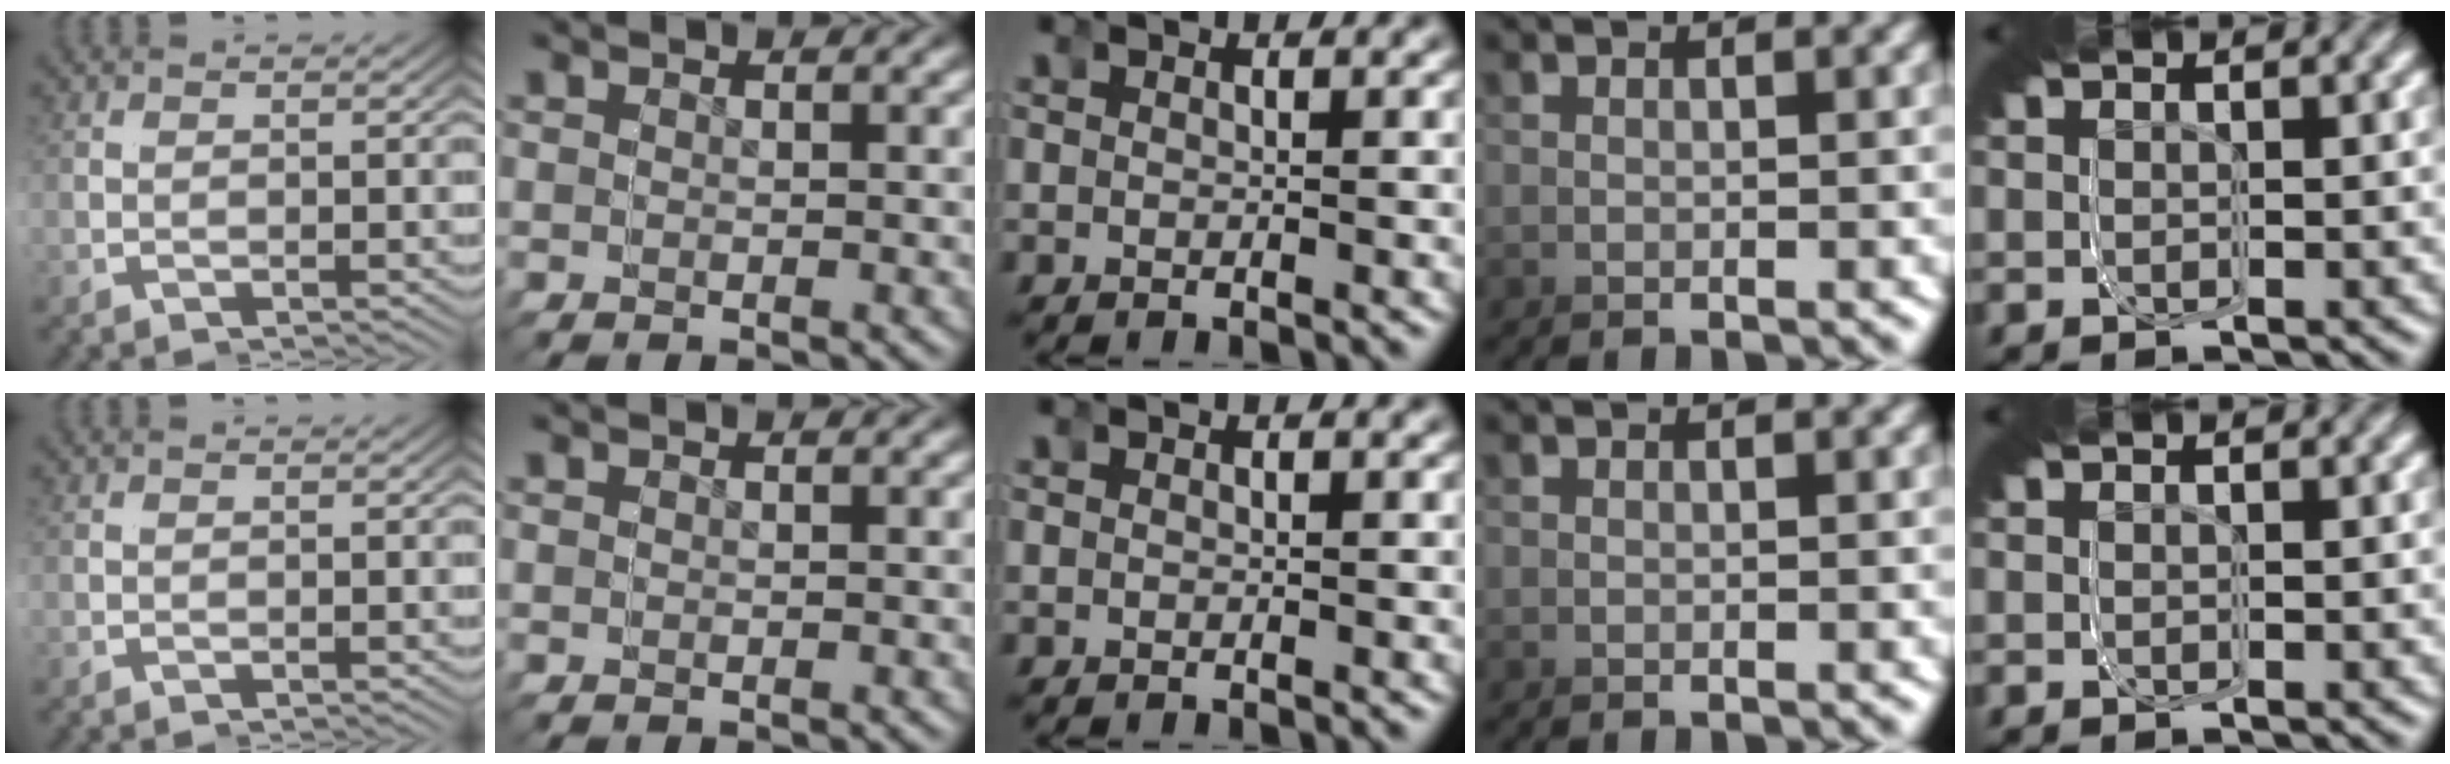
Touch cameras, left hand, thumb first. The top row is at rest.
{}